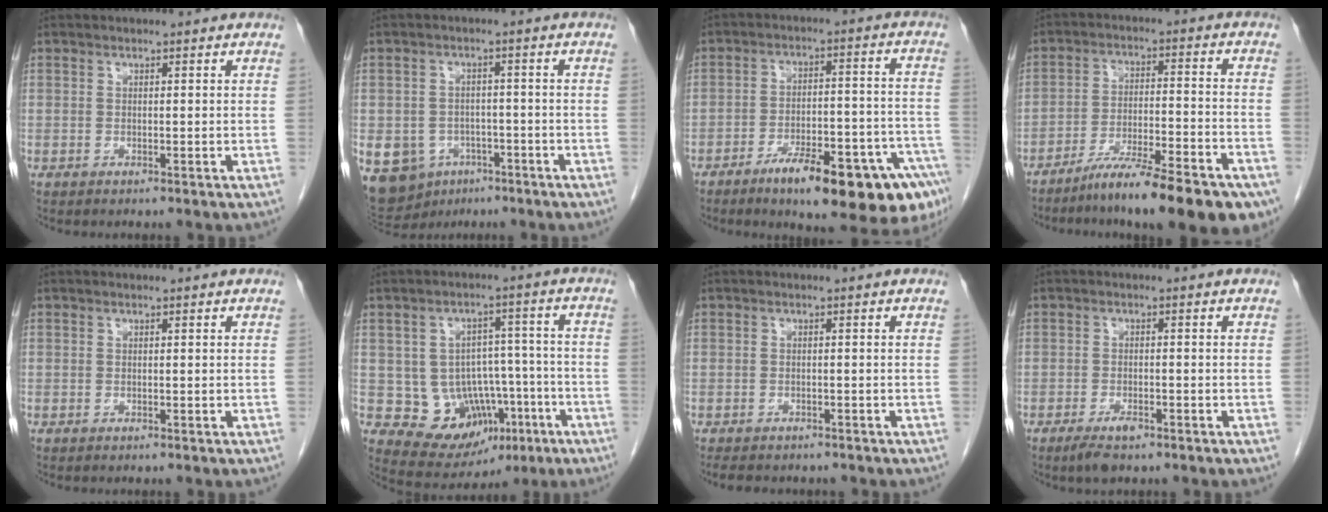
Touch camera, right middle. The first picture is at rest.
{"total": 13.9, "force": [-6.3, 11.2, 5.1], "torque": [-0.140, 0.004, -0.084]}
{"total": 18.7, "force": [-11.9, 3.4, 13.9], "torque": [-0.123, 0.028, -0.167]}
{"total": 18.0, "force": [-13.7, 2.3, 11.5], "torque": [-0.123, 0.001, -0.211]}
{"total": 0.0}
{"total": 11.6, "force": [-3.6, 9.3, 5.9], "torque": [-0.081, 0.031, -0.032]}
{"total": 6.0, "force": [-5.1, 2.3, 2.2], "torque": [-0.032, -0.004, -0.064]}
{"total": 3.3, "force": [-2.2, 1.0, 2.2], "torque": [-0.045, -0.003, -0.035]}